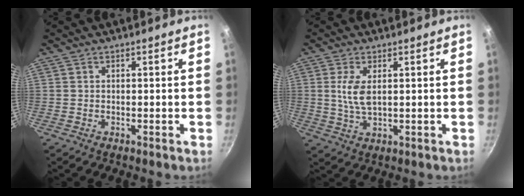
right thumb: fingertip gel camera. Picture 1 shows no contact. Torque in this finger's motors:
{"motor_torque": [1.20, 1.30, 0.66, -0.33, 0.27]}